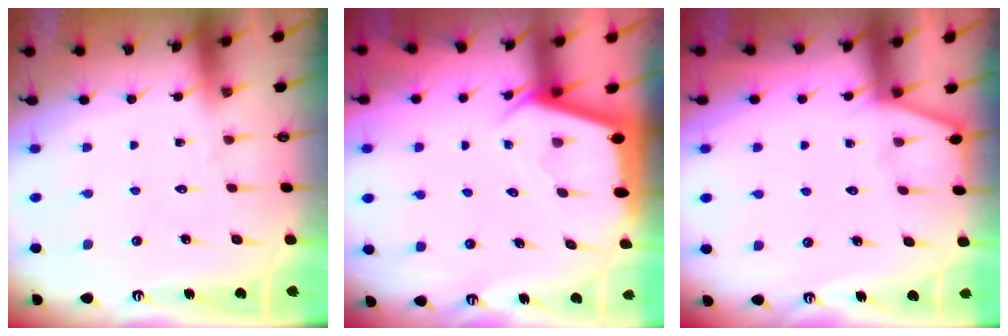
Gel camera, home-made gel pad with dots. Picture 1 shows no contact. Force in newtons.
{"total": 2.3, "press": 2.3, "slide": 0.2}
{"total": 1.5, "press": 1.4, "slide": 0.2}